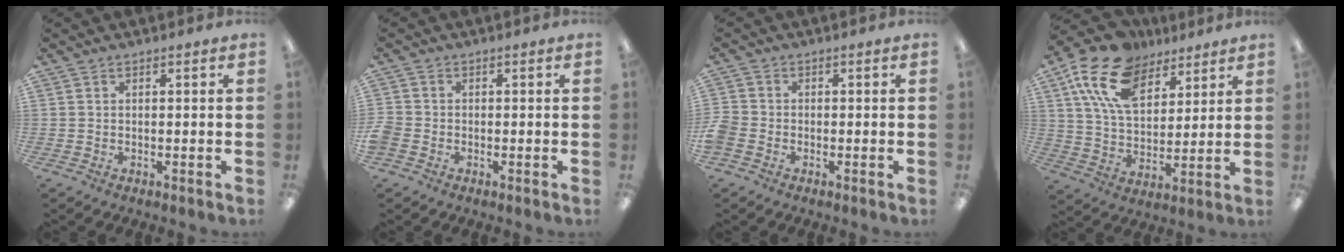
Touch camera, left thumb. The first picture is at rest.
{"total": 2.8, "force": [-1.2, 2.2, 1.1], "torque": [-0.016, 0.008, -0.022]}
{"total": 3.2, "force": [-1.5, 2.5, 1.3], "torque": [-0.025, 0.007, -0.027]}
{"total": 17.0, "force": [9.9, 10.0, 9.6], "torque": [-0.196, -0.029, 0.184]}